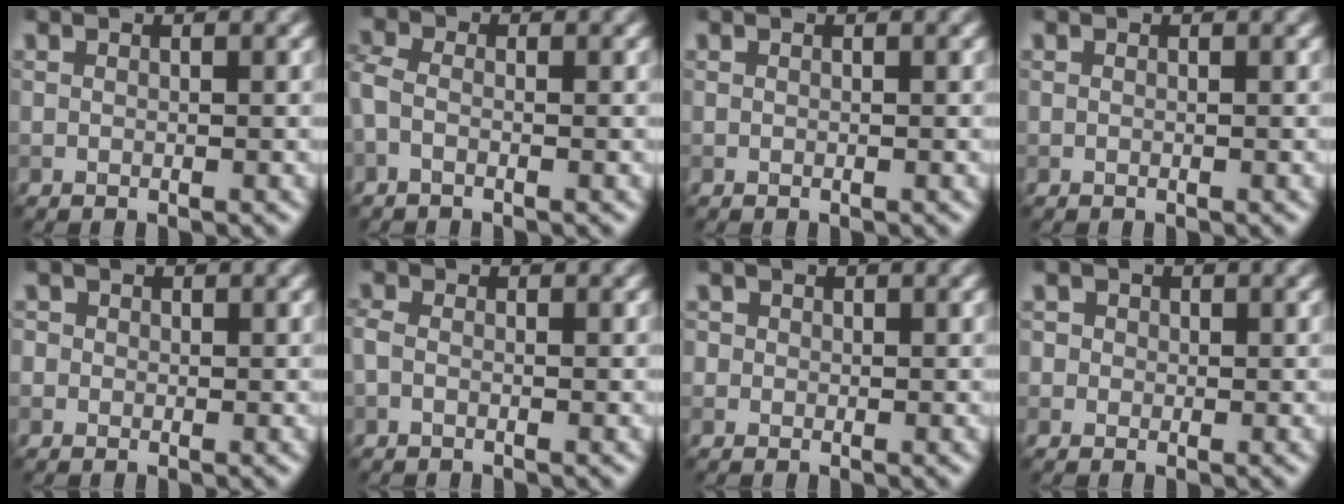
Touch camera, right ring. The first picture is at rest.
{"total": 1.9, "force": [-0.8, 1.1, 1.3], "torque": [-0.037, -0.003, -0.022]}
{"total": 0.0}
{"total": 0.0}
{"total": 1.6, "force": [0.5, 1.4, 0.5], "torque": [0.002, 0.006, -0.011]}
{"total": 1.2, "force": [-0.5, 0.7, 0.8], "torque": [-0.020, 0.000, -0.015]}
{"total": 1.4, "force": [0.5, 1.3, 0.4], "torque": [0.000, 0.004, -0.006]}
{"total": 2.6, "force": [1.0, 2.2, 1.0], "torque": [0.001, 0.013, -0.004]}